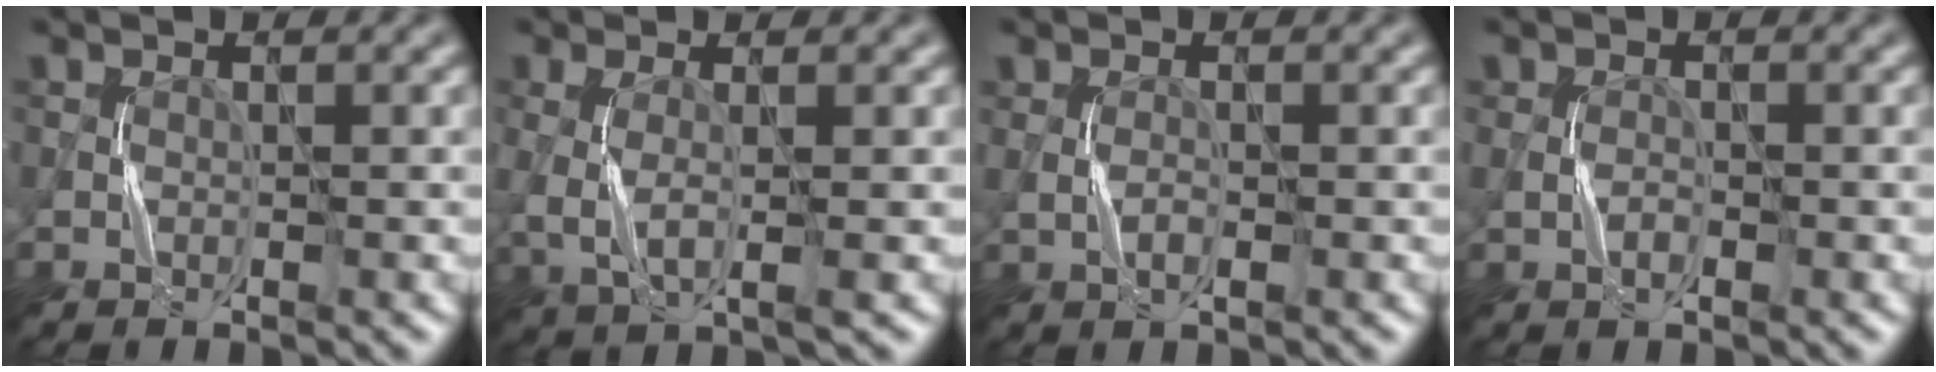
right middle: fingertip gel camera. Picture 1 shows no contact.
{"total": 2.7, "force": [0.4, 1.0, 2.5], "torque": [-0.061, -0.003, 0.008]}
{"total": 0.8, "force": [0.0, 0.3, 0.7], "torque": [-0.016, -0.003, 0.001]}
{"total": 0.9, "force": [-0.2, 0.6, 0.6], "torque": [-0.010, 0.002, -0.006]}